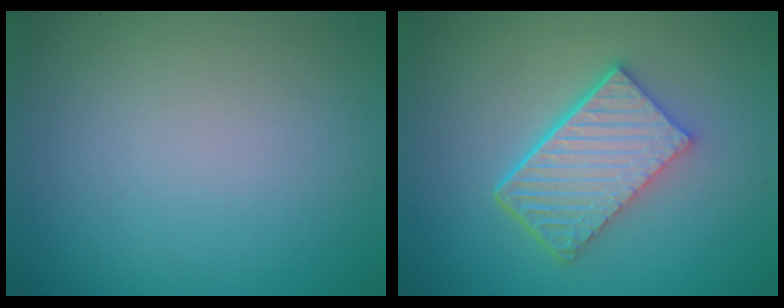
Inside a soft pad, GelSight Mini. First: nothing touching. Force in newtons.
{"total": 6.0, "press": 4.4, "slide": 4.1}